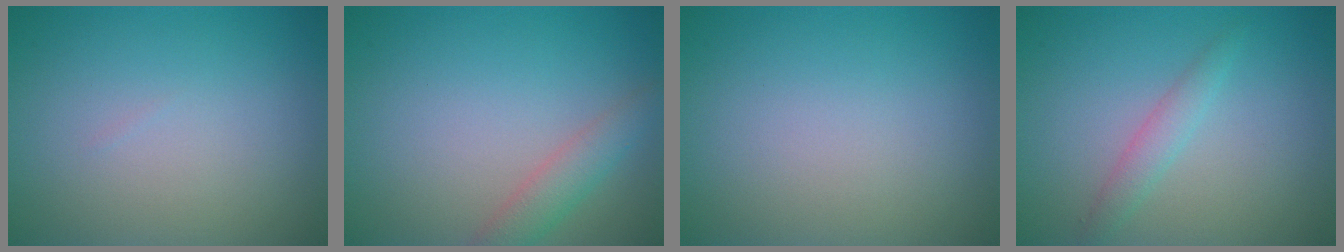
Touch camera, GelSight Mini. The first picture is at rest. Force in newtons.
{"total": 2.5, "press": 2.5, "slide": 0.1}
{"total": 0.0}
{"total": 1.7, "press": 1.7, "slide": 0.1}